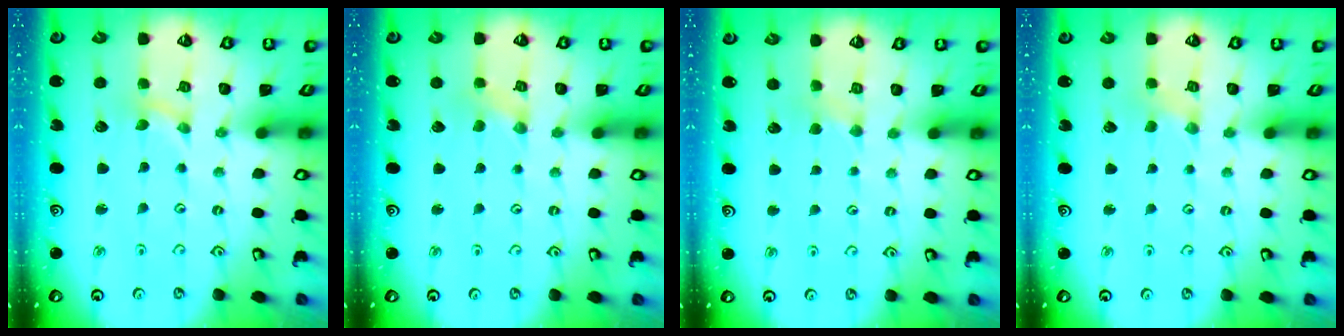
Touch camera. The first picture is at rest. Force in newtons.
{"total": 0.0}
{"total": 2.5, "press": 2.4, "slide": 0.4}
{"total": 0.0}